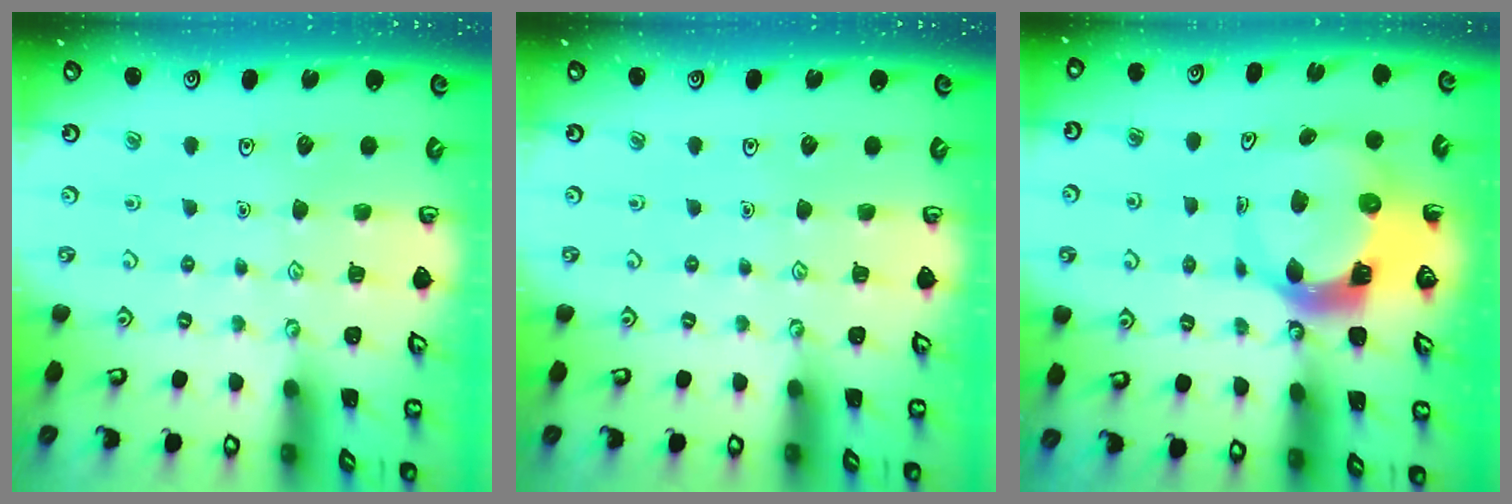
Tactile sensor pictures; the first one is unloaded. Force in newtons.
{"total": 0.0}
{"total": 6.5, "press": 6.4, "slide": 1.0}